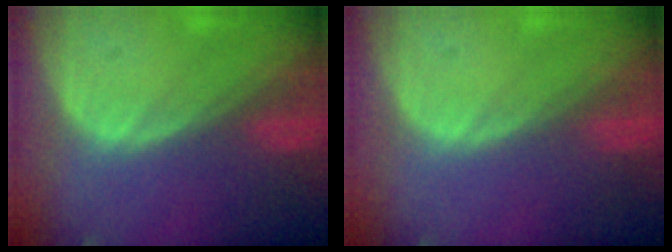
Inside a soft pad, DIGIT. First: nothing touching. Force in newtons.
{"total": 0.0}